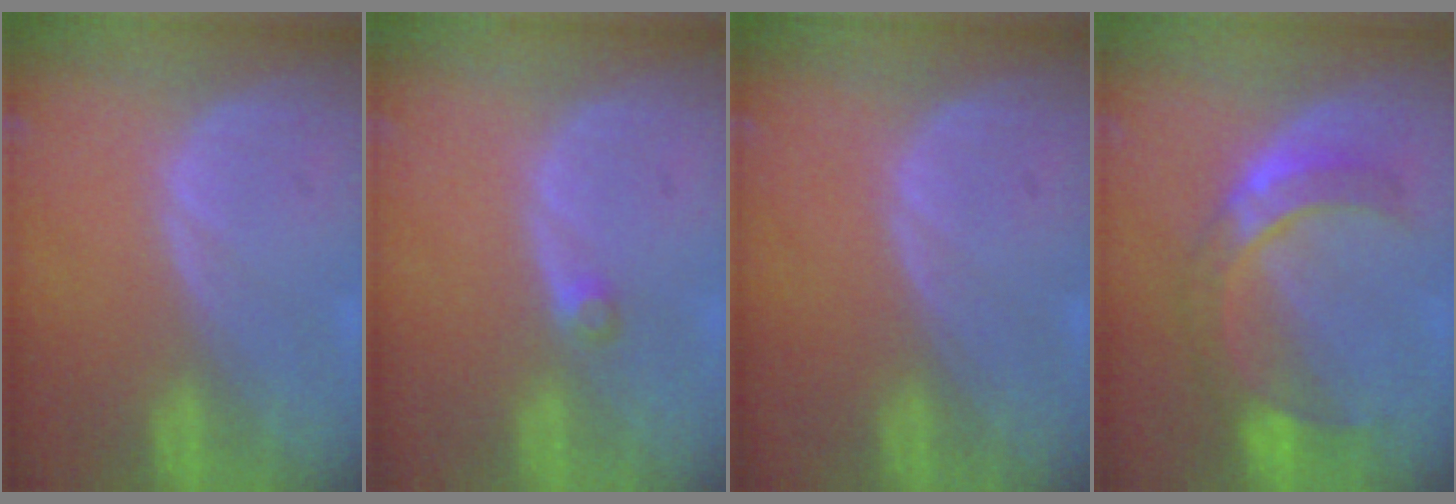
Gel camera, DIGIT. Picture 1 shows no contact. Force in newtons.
{"total": 1.5, "press": 1.2, "slide": 0.8}
{"total": 0.0}
{"total": 7.0, "press": 6.9, "slide": 1.2}